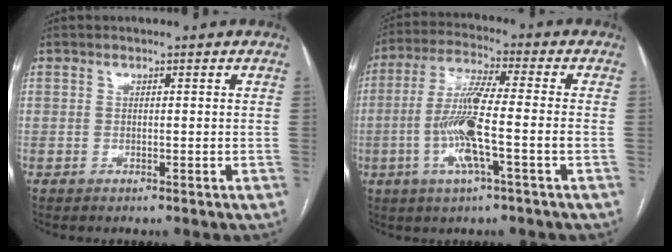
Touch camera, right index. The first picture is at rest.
{"total": 10.6, "force": [-2.4, 0.5, 10.3], "torque": [-0.207, 0.000, -0.053]}